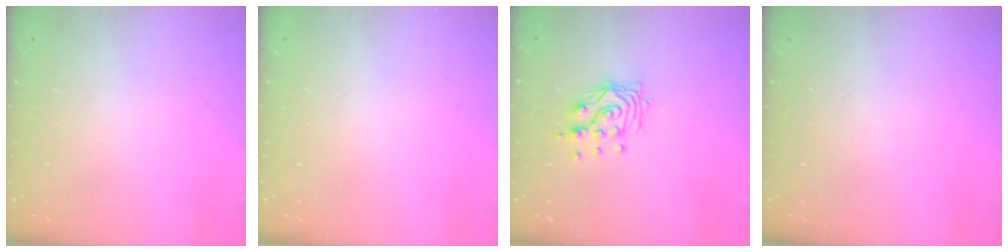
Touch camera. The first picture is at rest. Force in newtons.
{"total": 0.0}
{"total": 11.1, "press": 11.1, "slide": 0.9}
{"total": 0.0}